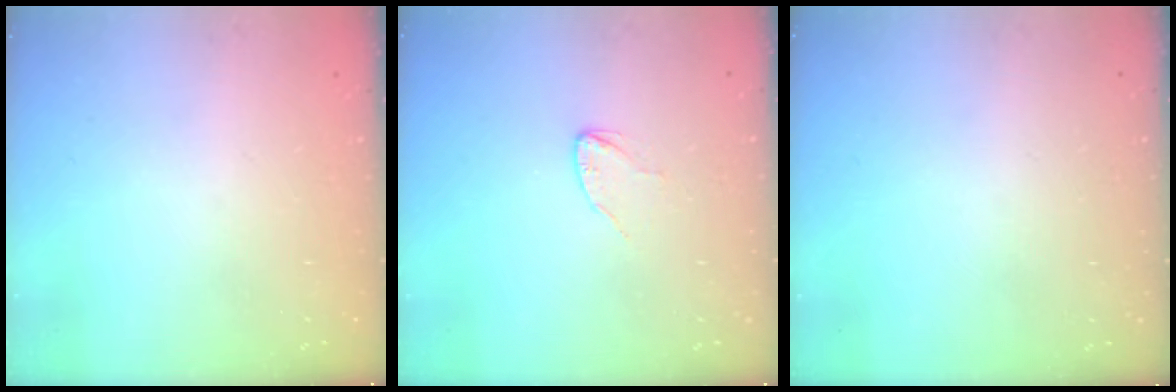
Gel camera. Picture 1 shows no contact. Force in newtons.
{"total": 2.7, "press": 2.7, "slide": 0.2}
{"total": 0.0}